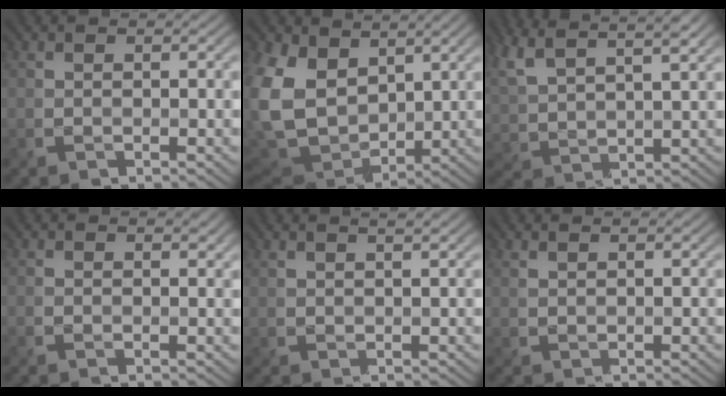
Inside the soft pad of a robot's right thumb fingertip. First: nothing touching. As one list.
[{"total": 12.9, "force": [4.3, 8.9, 8.3], "torque": [-0.239, 0.000, 0.087]}, {"total": 9.9, "force": [7.3, 2.5, 6.3], "torque": [-0.160, 0.024, 0.128]}, {"total": 0.9, "force": [0.7, 0.4, 0.5], "torque": [-0.007, -0.005, 0.013]}, {"total": 2.0, "force": [1.7, 0.2, 1.0], "torque": [-0.013, 0.000, 0.027]}, {"total": 1.0, "force": [1.0, -0.1, 0.2], "torque": [-0.011, -0.001, 0.023]}]